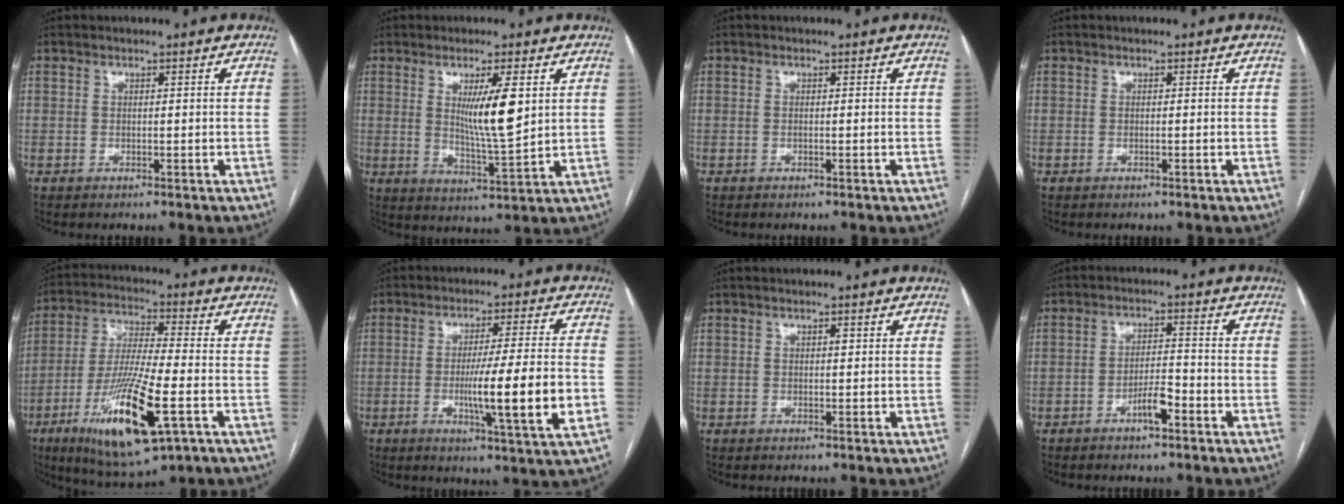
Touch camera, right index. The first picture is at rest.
{"total": 8.3, "force": [2.2, 0.6, 7.9], "torque": [-0.137, -0.017, 0.042]}
{"total": 0.0}
{"total": 0.0}
{"total": 17.3, "force": [-6.6, 2.6, 15.8], "torque": [-0.315, -0.030, -0.111]}
{"total": 12.9, "force": [-2.8, -0.5, 12.6], "torque": [-0.202, -0.015, -0.048]}
{"total": 0.7, "force": [0.2, 0.3, 0.6], "torque": [-0.009, 0.001, 0.002]}
{"total": 4.3, "force": [-2.5, 0.9, 3.4], "torque": [-0.061, 0.004, -0.045]}